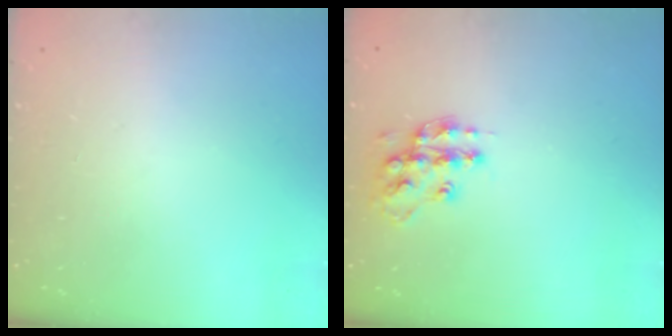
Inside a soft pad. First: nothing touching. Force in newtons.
{"total": 13.8, "press": 13.7, "slide": 0.8}